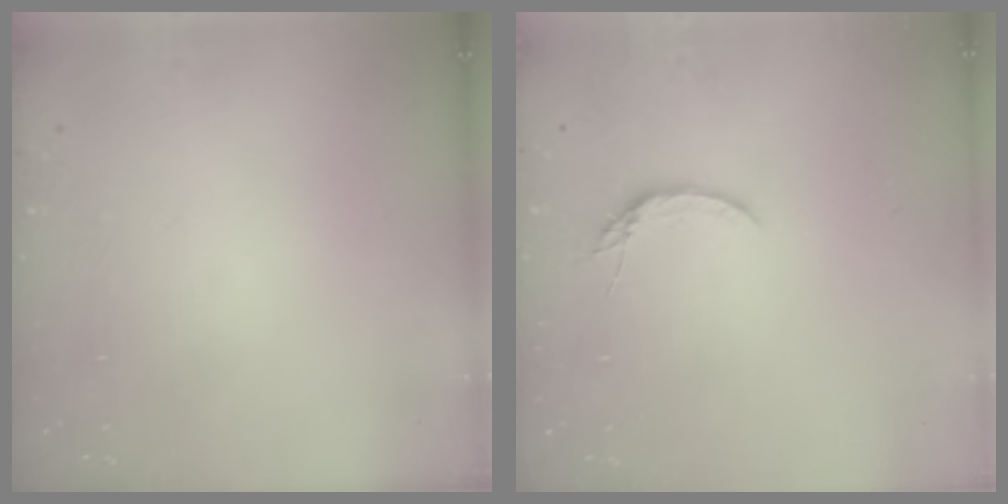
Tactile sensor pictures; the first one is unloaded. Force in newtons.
{"total": 4.3, "press": 4.3, "slide": 0.5}